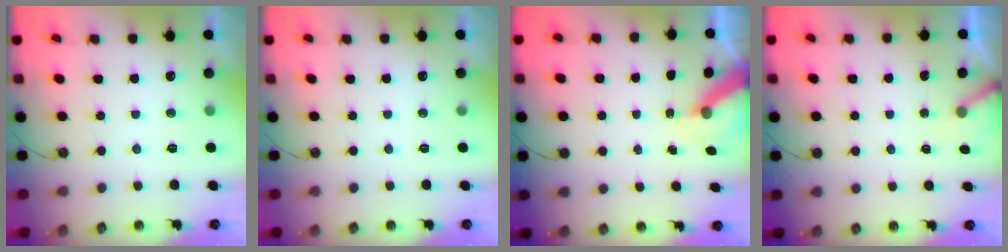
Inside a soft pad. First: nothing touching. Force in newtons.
{"total": 0.0}
{"total": 5.7, "press": 5.7, "slide": 0.7}
{"total": 3.0, "press": 3.0, "slide": 0.2}